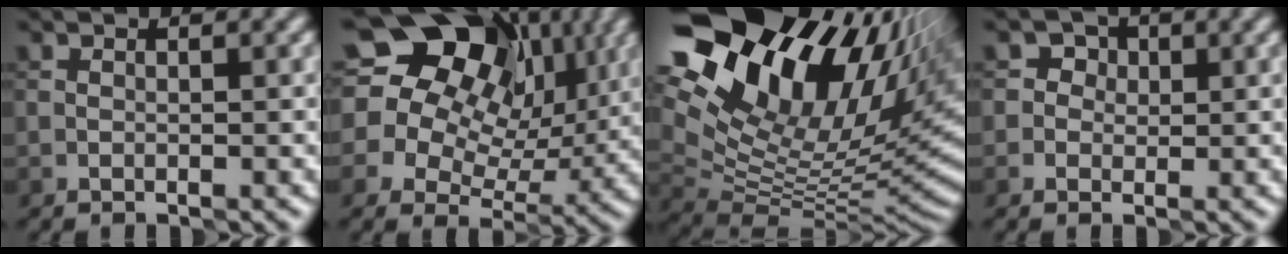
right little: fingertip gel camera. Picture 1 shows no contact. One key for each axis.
{"total": 14.6, "fx": 6.6, "fy": 10.7, "fz": 7.6, "tx": -0.131, "ty": 0.052, "tz": 0.098}
{"total": 18.6, "fx": 10.6, "fy": 9.6, "fz": 11.8, "tx": -0.218, "ty": 0.043, "tz": 0.196}
{"total": 1.9, "fx": 0.1, "fy": 1.8, "fz": 0.6, "tx": 0.004, "ty": 0.010, "tz": -0.006}